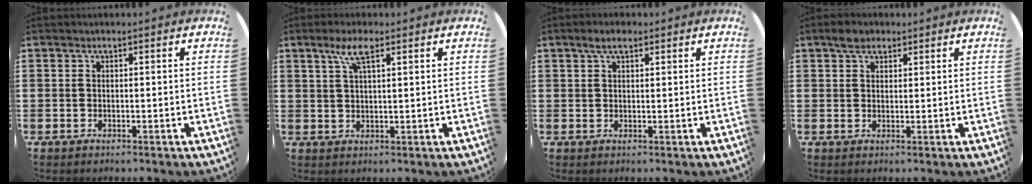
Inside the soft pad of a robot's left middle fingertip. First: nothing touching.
{"total": 4.2, "force": [2.5, 1.0, 3.3], "torque": [-0.071, 0.008, 0.041]}
{"total": 2.6, "force": [1.8, 1.0, 1.6], "torque": [-0.018, 0.001, 0.029]}
{"total": 2.5, "force": [2.0, 1.3, 0.9], "torque": [-0.004, 0.001, 0.034]}